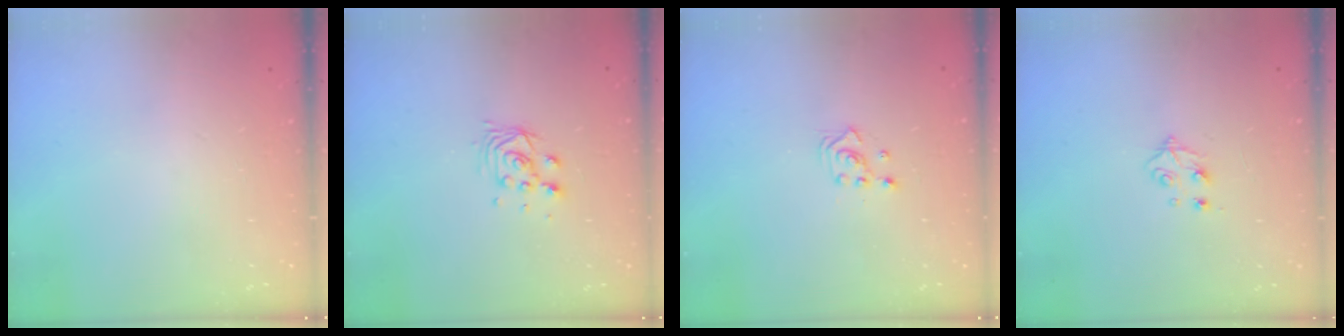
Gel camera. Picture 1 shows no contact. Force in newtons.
{"total": 5.8, "press": 5.8, "slide": 0.5}
{"total": 2.5, "press": 2.5, "slide": 0.3}
{"total": 4.2, "press": 4.1, "slide": 0.8}